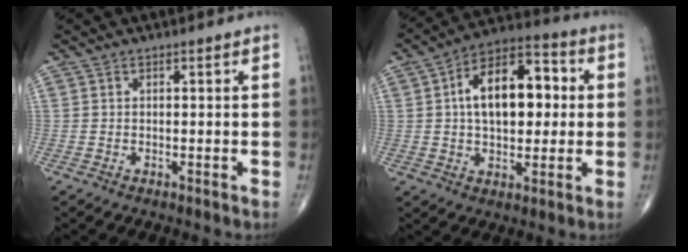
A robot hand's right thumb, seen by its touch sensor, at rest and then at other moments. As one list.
[{"total": 16.0, "force": [2.1, 9.0, 13.0], "torque": [-0.185, 0.026, 0.027]}]